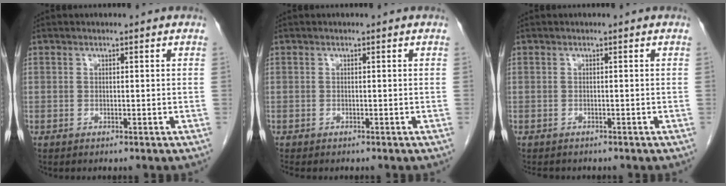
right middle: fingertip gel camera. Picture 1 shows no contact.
{"total": 1.7, "force": [-1.5, 0.6, 0.6], "torque": [-0.015, -0.006, -0.019]}
{"total": 3.1, "force": [-2.6, 1.2, 1.0], "torque": [-0.018, -0.007, -0.033]}